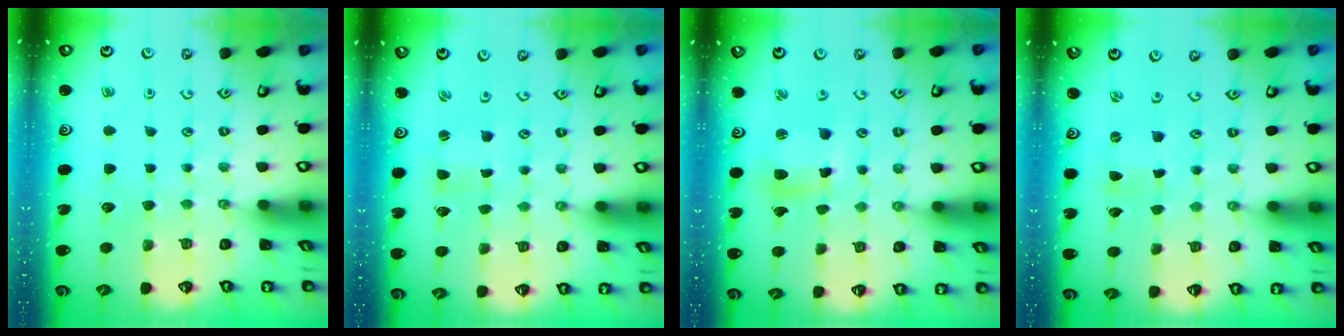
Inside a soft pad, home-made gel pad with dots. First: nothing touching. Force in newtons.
{"total": 0.6, "press": 0.5, "slide": 0.2}
{"total": 10.1, "press": 10.0, "slide": 0.9}
{"total": 0.0}